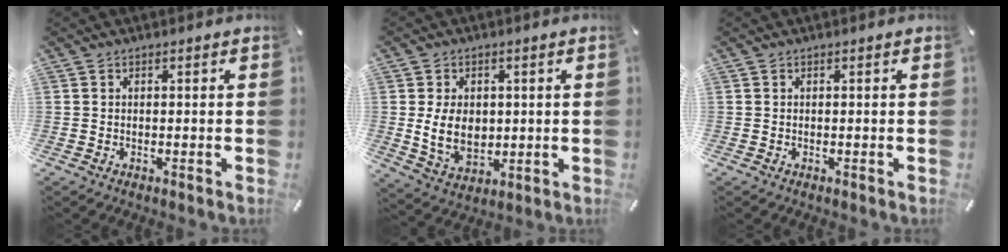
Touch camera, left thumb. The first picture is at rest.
{"total": 9.5, "force": [0.3, 7.1, 6.2], "torque": [-0.127, -0.004, 0.002]}
{"total": 0.0}